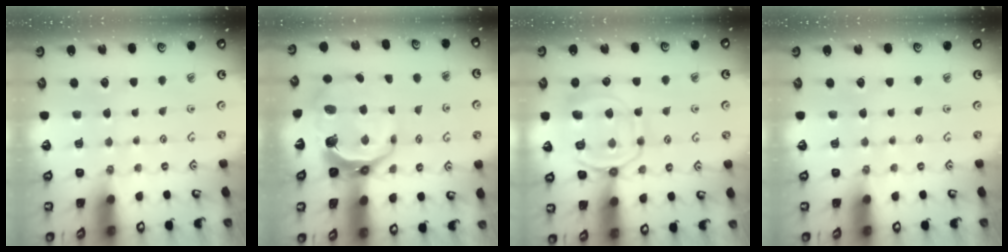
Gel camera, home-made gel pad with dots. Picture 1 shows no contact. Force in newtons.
{"total": 10.8, "press": 9.5, "slide": 5.2}
{"total": 13.6, "press": 13.6, "slide": 1.3}
{"total": 0.0}